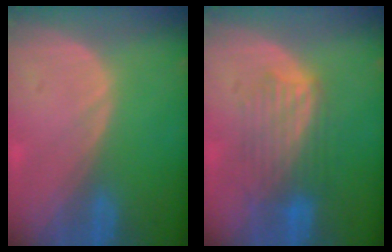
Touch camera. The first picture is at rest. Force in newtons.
{"total": 6.3, "press": 6.3, "slide": 0.6}